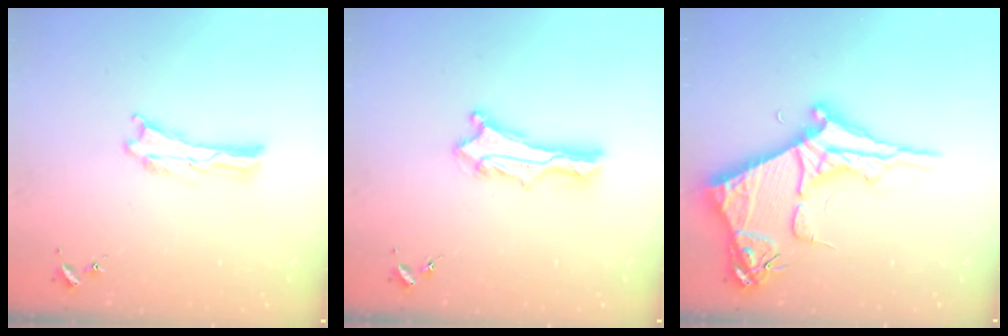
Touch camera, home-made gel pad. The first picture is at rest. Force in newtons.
{"total": 3.0, "press": 3.0, "slide": 0.2}
{"total": 10.4, "press": 10.4, "slide": 0.9}